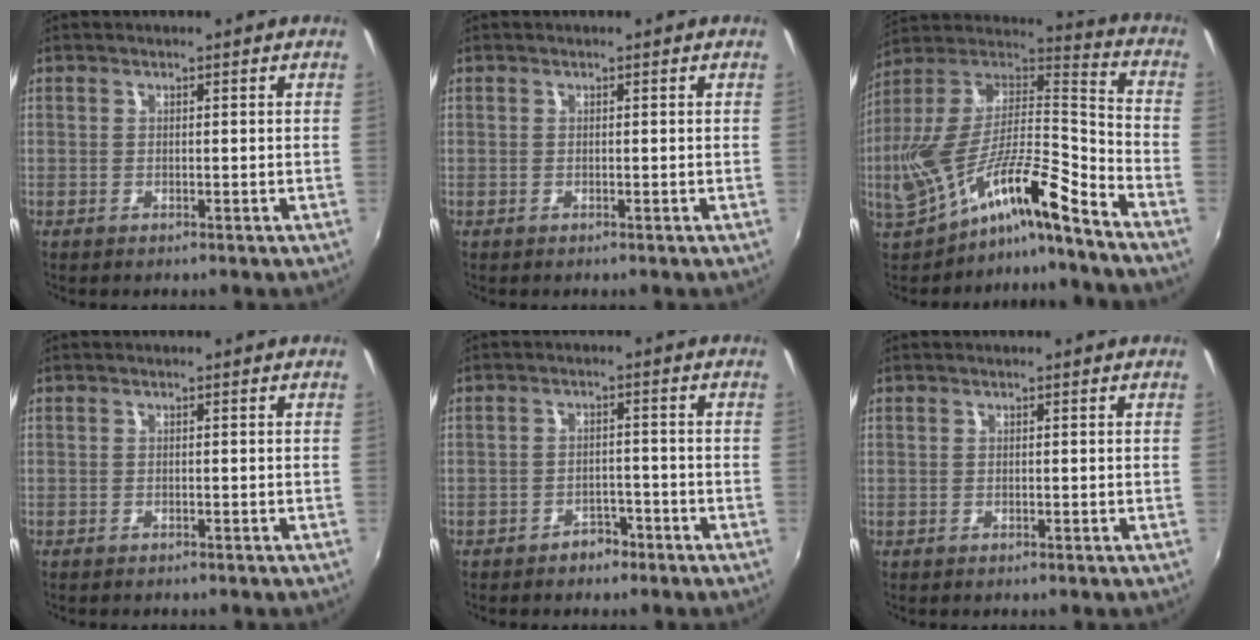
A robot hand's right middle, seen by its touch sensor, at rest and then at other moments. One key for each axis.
{"total": 0.0}
{"total": 14.2, "fx": -10.1, "fy": 2.0, "fz": 9.8, "tx": -0.161, "ty": 0.010, "tz": -0.194}
{"total": 1.2, "fx": -1.1, "fy": 0.3, "fz": 0.4, "tx": -0.010, "ty": -0.005, "tz": -0.016}
{"total": 3.3, "fx": -2.6, "fy": 1.9, "fz": 0.9, "tx": -0.020, "ty": 0.009, "tz": -0.034}
{"total": 0.0}